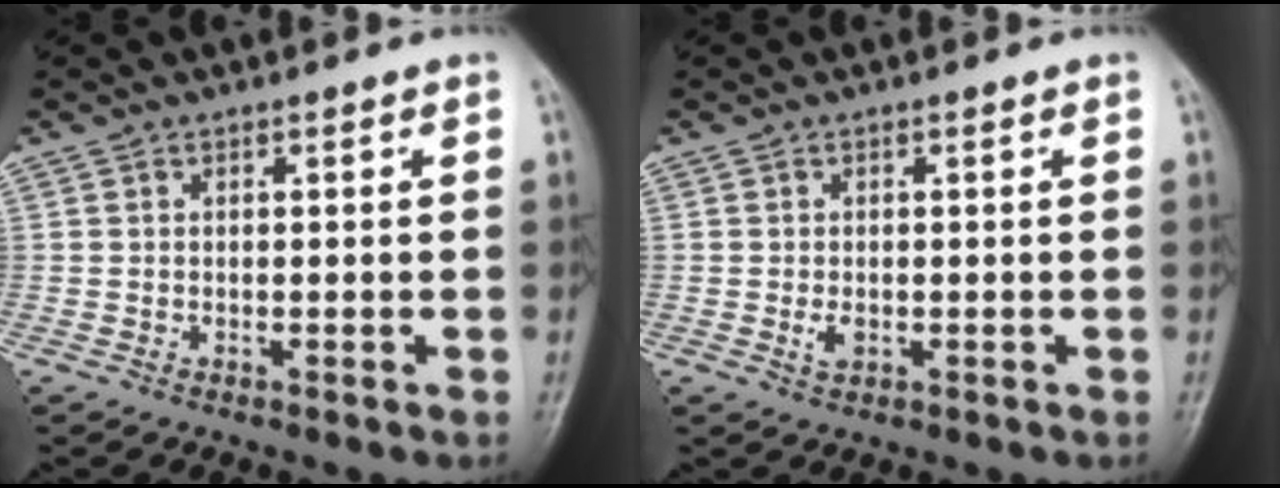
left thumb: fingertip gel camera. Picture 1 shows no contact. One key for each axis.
{"total": 1.9, "fx": -0.2, "fy": 1.1, "fz": 1.5, "tx": -0.029, "ty": -0.005, "tz": -0.002}